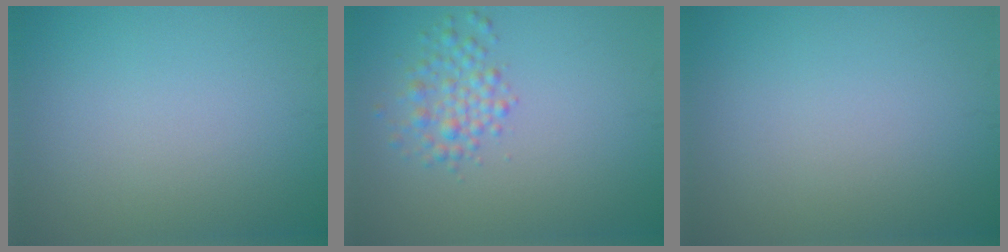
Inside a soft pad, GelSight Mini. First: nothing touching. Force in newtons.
{"total": 2.5, "press": 2.5, "slide": 0.0}
{"total": 0.0}